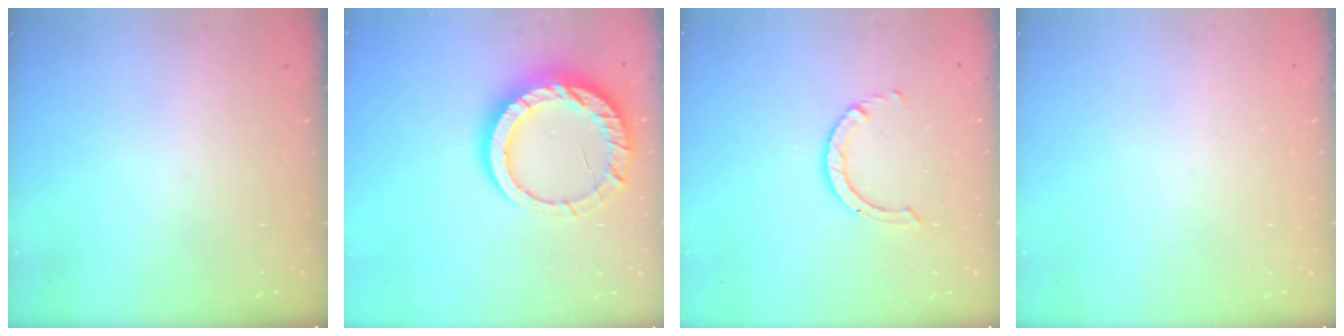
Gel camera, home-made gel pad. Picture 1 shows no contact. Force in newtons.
{"total": 16.0, "press": 15.9, "slide": 1.4}
{"total": 3.6, "press": 3.6, "slide": 0.6}
{"total": 0.0}